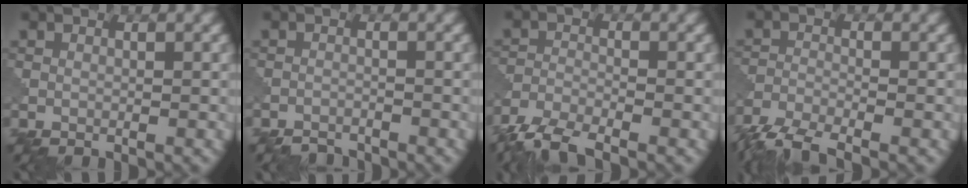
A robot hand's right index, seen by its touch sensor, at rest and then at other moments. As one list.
[{"total": 2.0, "force": [-2.0, 0.4, 0.2], "torque": [0.000, -0.001, -0.039]}, {"total": 5.1, "force": [-4.3, 1.1, 2.5], "torque": [-0.048, -0.011, -0.093]}, {"total": 5.2, "force": [-4.4, 1.0, 2.7], "torque": [-0.056, -0.013, -0.096]}]